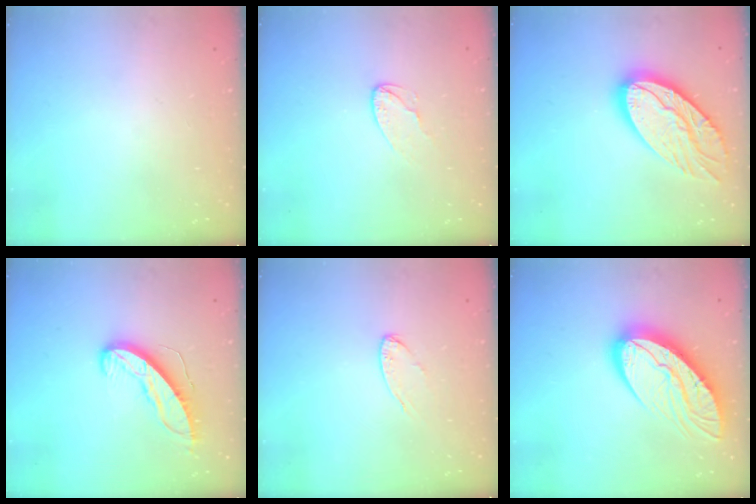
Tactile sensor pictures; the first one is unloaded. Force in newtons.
{"total": 4.9, "press": 4.9, "slide": 0.4}
{"total": 19.9, "press": 19.9, "slide": 1.5}
{"total": 9.6, "press": 9.6, "slide": 0.2}
{"total": 7.1, "press": 7.1, "slide": 0.5}
{"total": 16.2, "press": 16.2, "slide": 1.4}